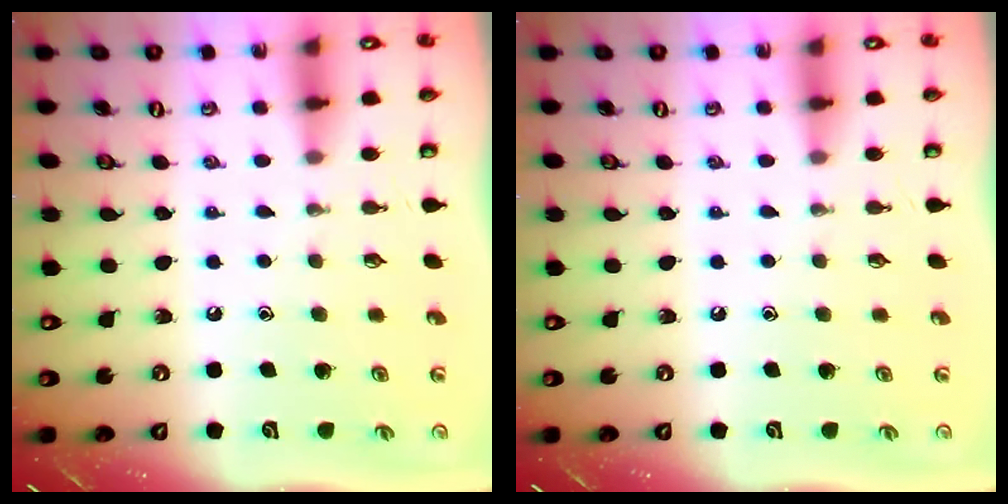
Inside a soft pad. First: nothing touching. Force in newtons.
{"total": 0.0}